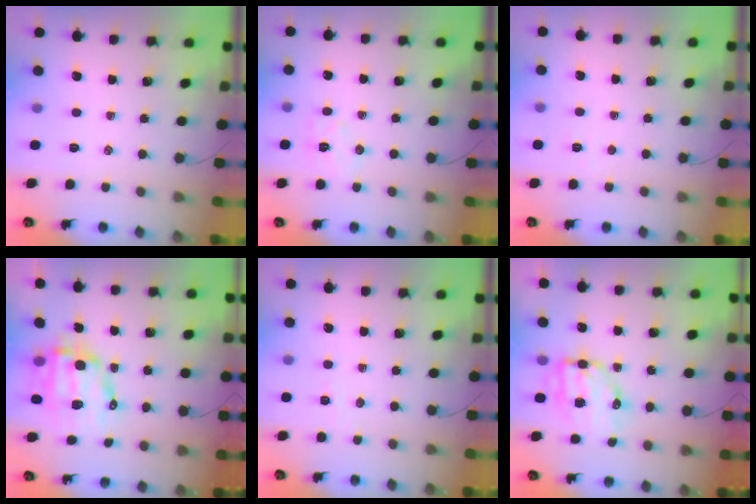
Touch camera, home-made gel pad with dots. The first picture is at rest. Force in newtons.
{"total": 5.8, "press": 5.8, "slide": 0.7}
{"total": 2.4, "press": 2.3, "slide": 0.7}
{"total": 11.8, "press": 11.5, "slide": 2.6}
{"total": 3.0, "press": 3.0, "slide": 0.7}
{"total": 9.4, "press": 9.1, "slide": 2.2}